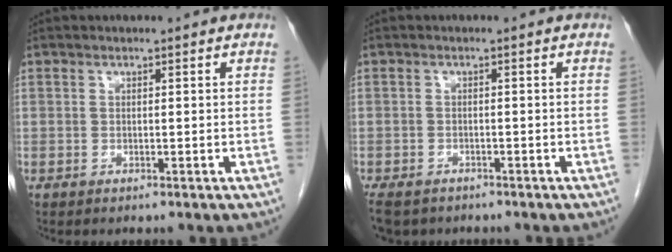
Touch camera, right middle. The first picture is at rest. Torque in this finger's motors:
{"motor_torque": [1.16, -0.98, 0.23, 0.06]}